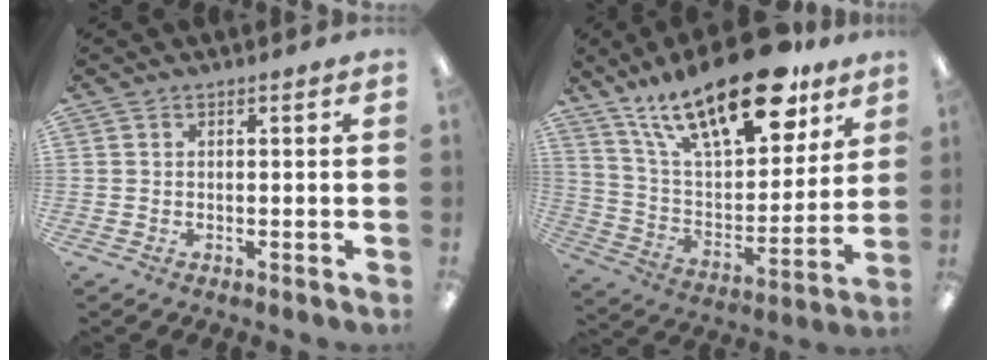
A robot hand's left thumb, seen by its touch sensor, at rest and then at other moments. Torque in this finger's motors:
{"motor_torque": [0.61, 0.61, 1.46, -1.31, 0.49]}